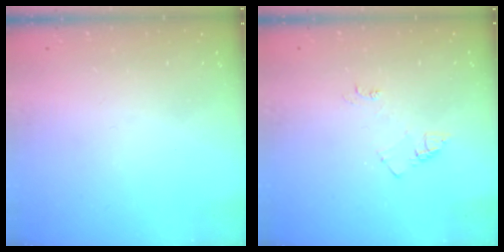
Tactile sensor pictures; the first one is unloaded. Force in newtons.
{"total": 5.5, "press": 5.5, "slide": 0.6}